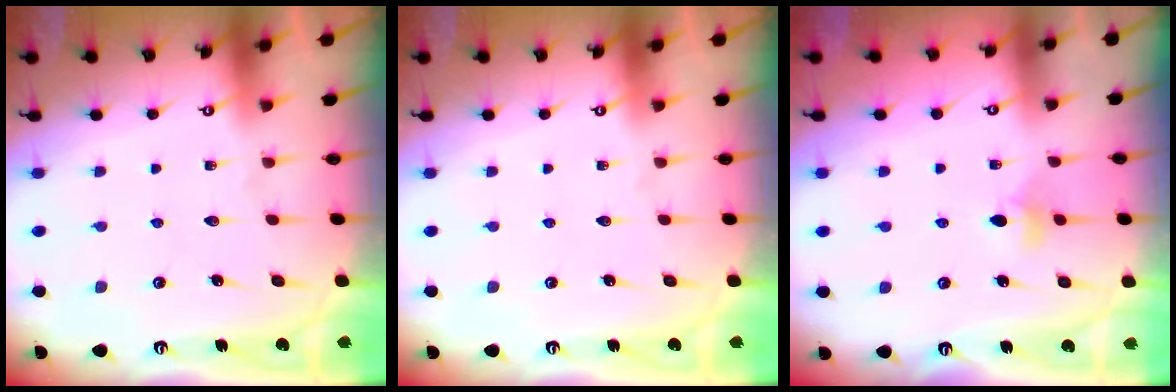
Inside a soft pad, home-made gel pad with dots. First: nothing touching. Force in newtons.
{"total": 0.0}
{"total": 6.0, "press": 5.9, "slide": 0.8}